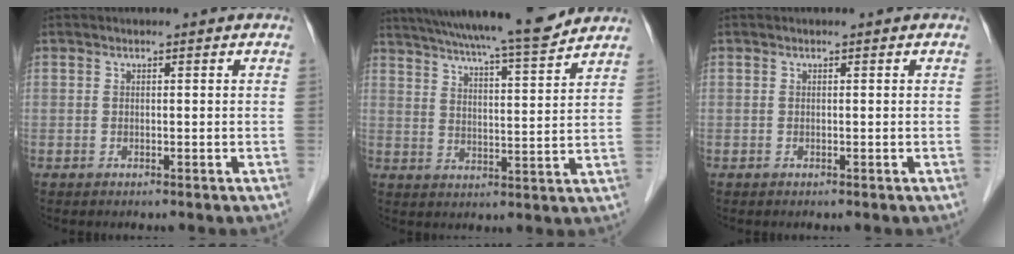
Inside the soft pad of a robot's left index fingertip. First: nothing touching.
{"total": 18.0, "force": [16.1, 0.3, 8.1], "torque": [-0.137, 0.003, 0.236]}
{"total": 0.0}